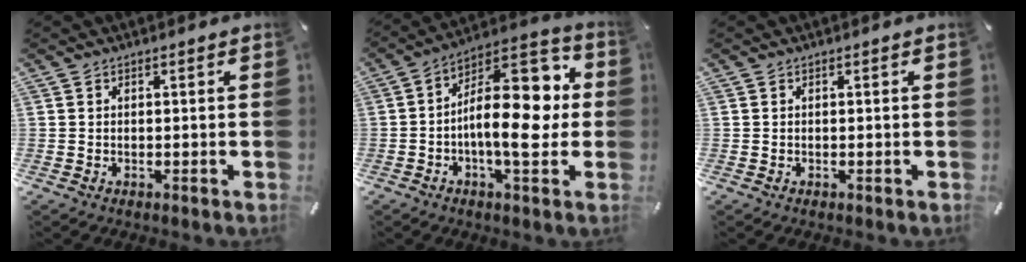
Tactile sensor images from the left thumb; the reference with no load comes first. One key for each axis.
{"total": 19.3, "fx": -0.2, "fy": 9.4, "fz": 16.9, "tx": -0.251, "ty": -0.010, "tz": 0.000}
{"total": 0.0}